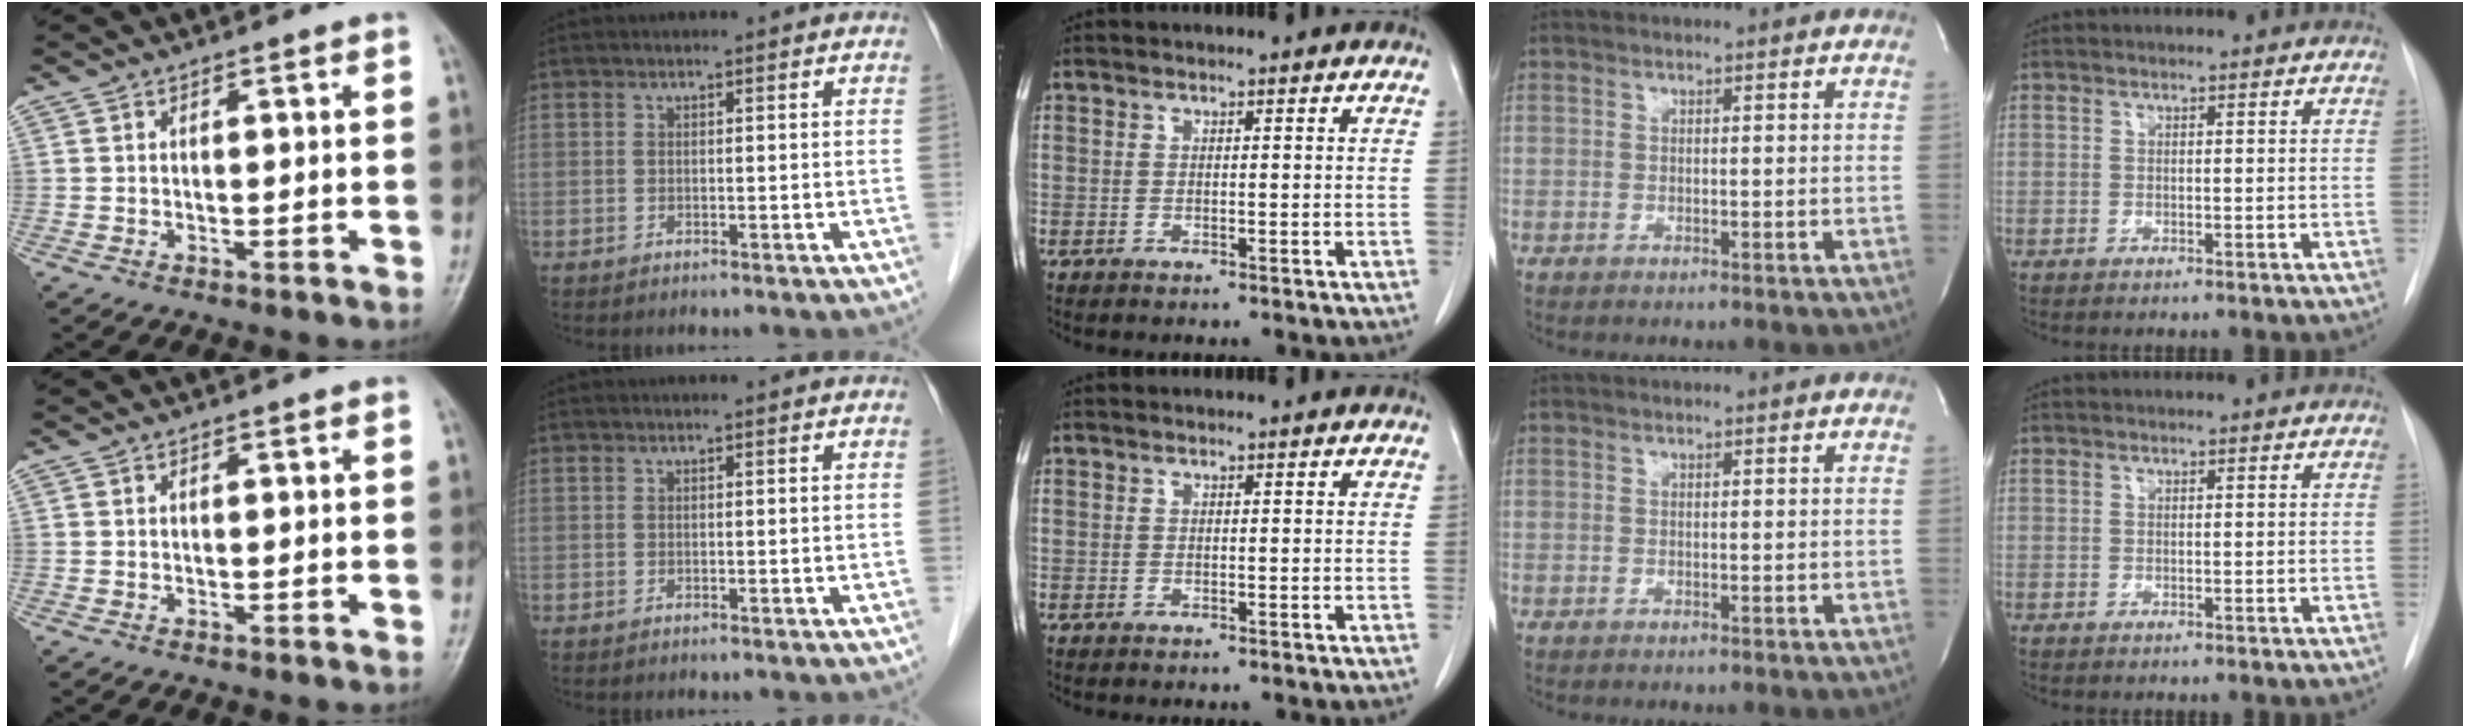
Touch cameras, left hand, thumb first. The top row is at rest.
{}